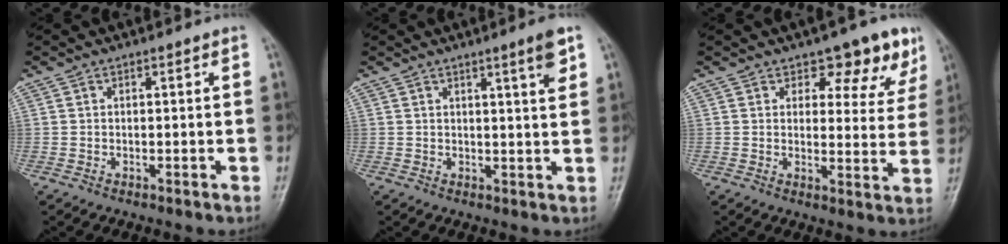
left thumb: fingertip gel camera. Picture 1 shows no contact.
{"total": 3.9, "force": [2.2, 0.0, 3.2], "torque": [-0.044, -0.015, 0.034]}
{"total": 9.0, "force": [6.1, 4.7, 4.6], "torque": [-0.014, -0.037, 0.068]}